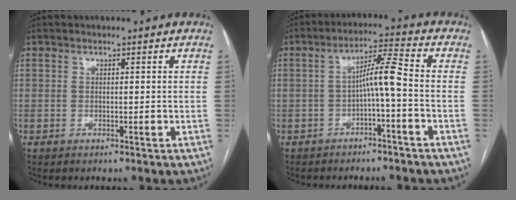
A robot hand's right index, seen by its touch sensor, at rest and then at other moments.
{"total": 5.5, "force": [-1.4, 0.0, 5.4], "torque": [-0.092, 0.022, -0.021]}